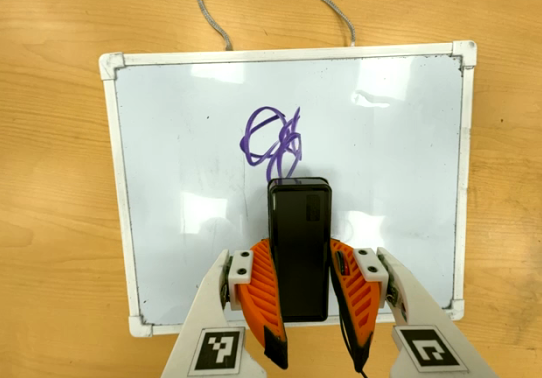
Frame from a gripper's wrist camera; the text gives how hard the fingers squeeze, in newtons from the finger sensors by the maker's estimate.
{"total": 8.0, "left": 6.0, "right": 10.1}